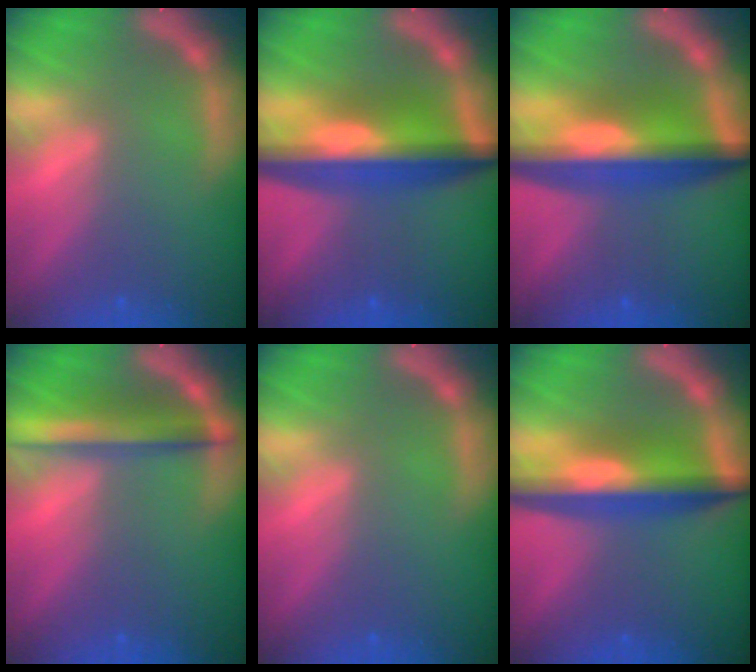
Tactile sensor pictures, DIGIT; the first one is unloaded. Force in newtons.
{"total": 10.1}
{"total": 10.1}
{"total": 5.0}
{"total": 0.0}
{"total": 8.1}